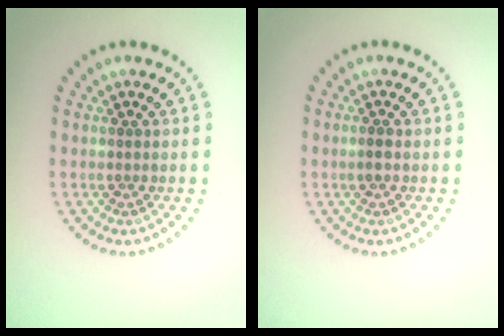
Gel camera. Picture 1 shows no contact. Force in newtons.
{"total": 0.8, "press": 0.7, "slide": 0.2}